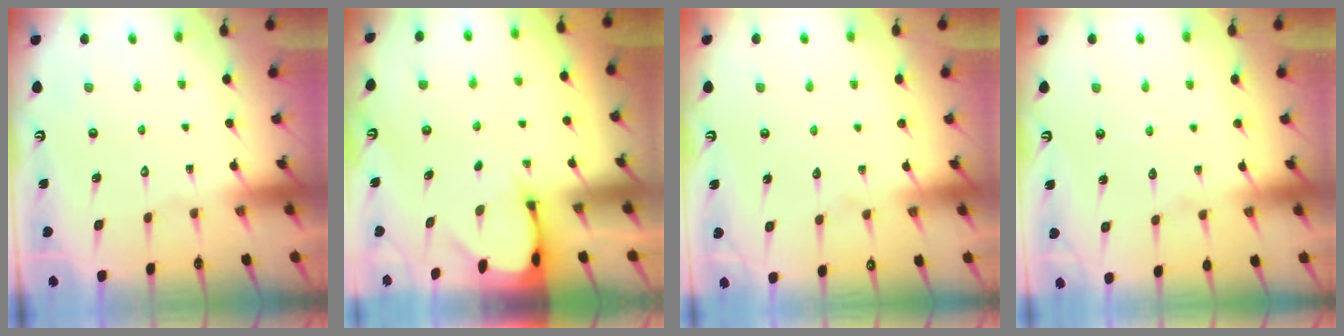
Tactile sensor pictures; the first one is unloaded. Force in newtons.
{"total": 2.4, "press": 2.4, "slide": 0.1}
{"total": 3.0, "press": 3.0, "slide": 0.3}
{"total": 2.6, "press": 2.6, "slide": 0.3}